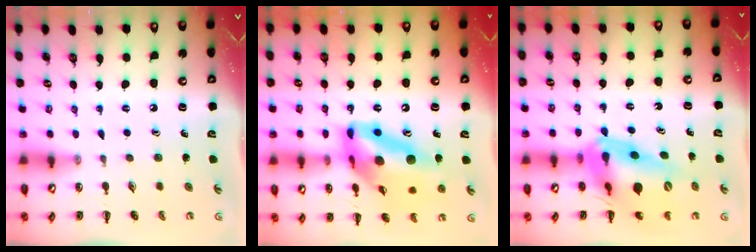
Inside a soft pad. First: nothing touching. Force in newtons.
{"total": 17.2, "press": 16.2, "slide": 5.7}
{"total": 19.9, "press": 19.1, "slide": 5.5}